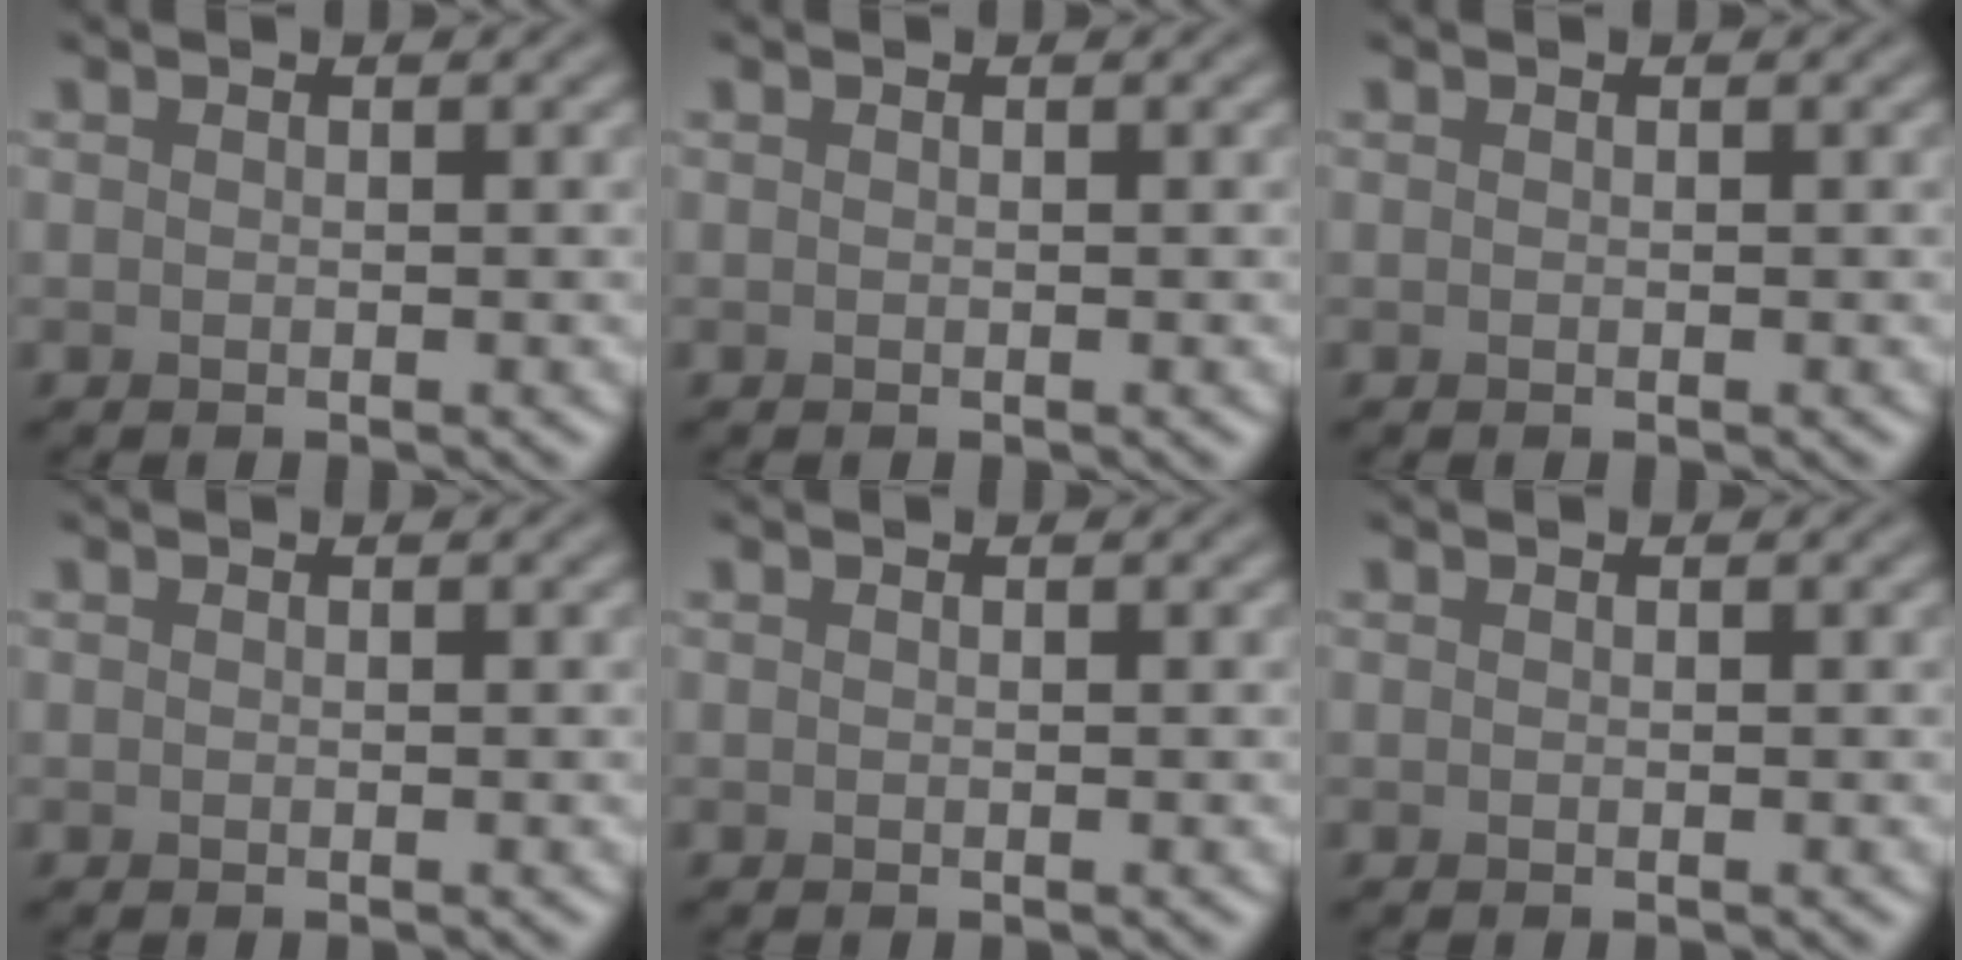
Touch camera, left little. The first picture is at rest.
{"total": 0.0}
{"total": 0.0}
{"total": 0.0}
{"total": 0.0}
{"total": 0.0}